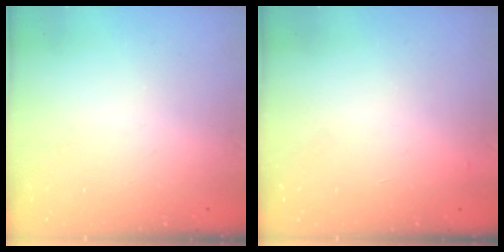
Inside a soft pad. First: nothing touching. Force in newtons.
{"total": 2.9, "press": 2.9, "slide": 0.1}